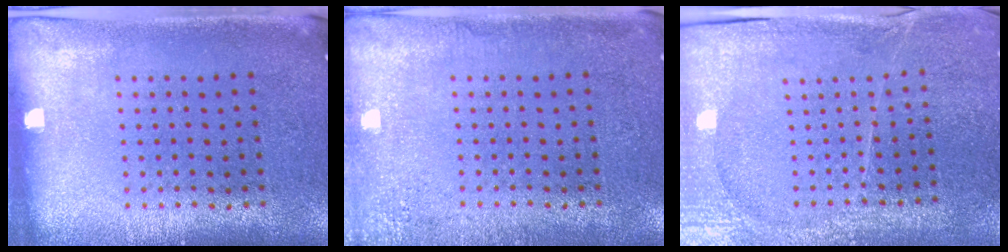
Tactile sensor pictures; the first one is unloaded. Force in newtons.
{"total": 2.3, "press": 2.2, "slide": 0.3}
{"total": 3.8, "press": 3.5, "slide": 1.5}